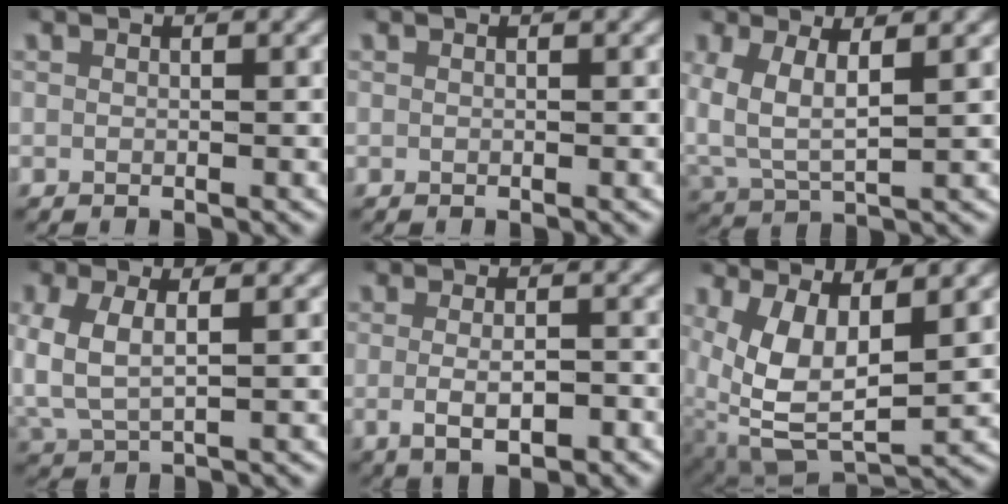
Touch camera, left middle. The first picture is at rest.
{"total": 0.0}
{"total": 5.1, "force": [1.3, 3.4, 3.6], "torque": [-0.089, -0.011, 0.028]}
{"total": 4.0, "force": [0.8, 2.8, 2.8], "torque": [-0.083, -0.007, 0.019]}
{"total": 3.4, "force": [-1.2, 1.2, 2.9], "torque": [-0.053, -0.007, -0.011]}
{"total": 8.5, "force": [-0.3, 5.8, 6.2], "torque": [-0.143, -0.043, 0.013]}